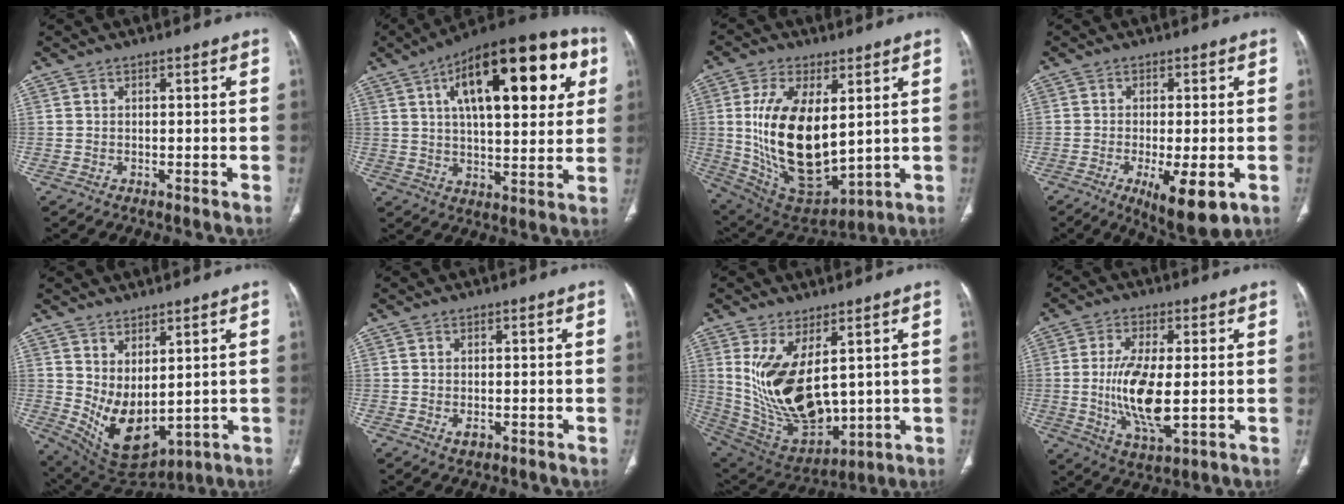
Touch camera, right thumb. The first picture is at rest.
{"total": 26.7, "force": [9.3, 11.1, 22.4], "torque": [-0.303, 0.012, 0.133]}
{"total": 20.4, "force": [2.6, 10.3, 17.4], "torque": [-0.320, -0.029, 0.070]}
{"total": 10.1, "force": [-3.8, 3.0, 8.8], "torque": [-0.133, -0.016, -0.051]}
{"total": 10.8, "force": [1.7, 5.9, 8.9], "torque": [-0.146, -0.032, 0.065]}
{"total": 1.5, "force": [-0.5, 0.9, 1.1], "torque": [-0.018, -0.001, -0.005]}
{"total": 17.8, "force": [3.7, 9.0, 14.9], "torque": [-0.266, -0.028, 0.106]}
{"total": 12.4, "force": [-0.7, 4.7, 11.5], "torque": [-0.229, -0.019, -0.006]}